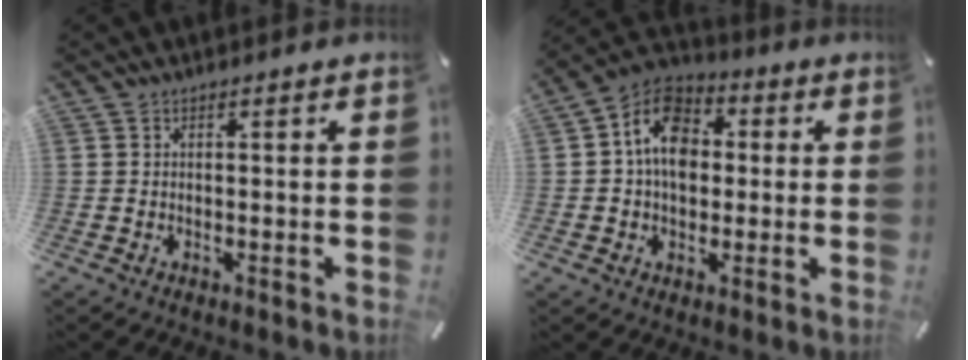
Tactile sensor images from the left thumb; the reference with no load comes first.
{"total": 11.4, "force": [0.5, 8.8, 7.2], "torque": [-0.120, 0.011, 0.006]}